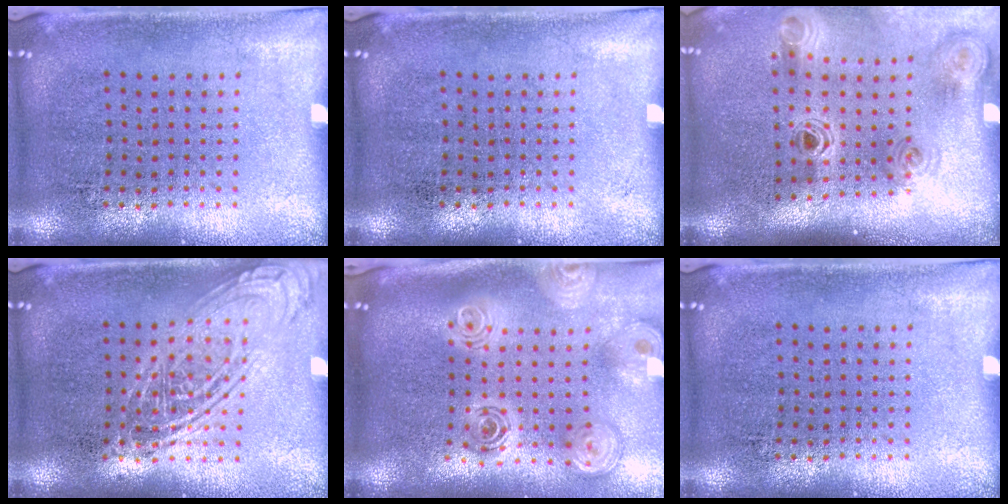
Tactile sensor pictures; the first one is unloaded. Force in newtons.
{"total": 0.0}
{"total": 1.4, "press": 1.2, "slide": 0.8}
{"total": 2.5, "press": 2.5, "slide": 0.3}
{"total": 2.6, "press": 2.0, "slide": 1.7}
{"total": 0.0}